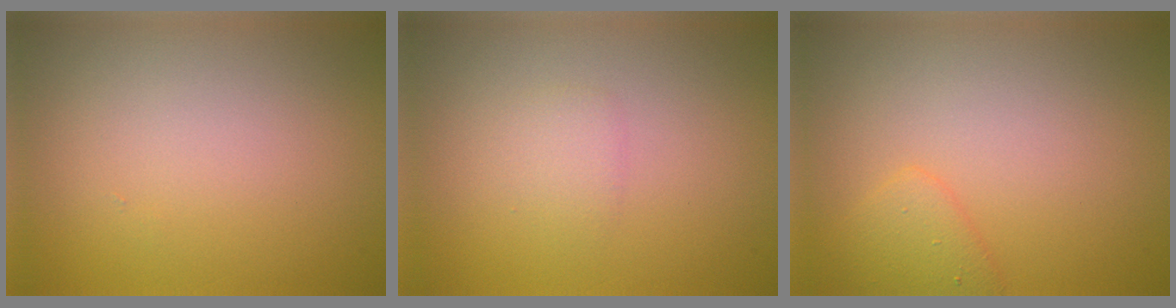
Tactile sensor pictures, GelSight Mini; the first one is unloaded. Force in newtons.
{"total": 1.2, "press": 1.2, "slide": 0.1}
{"total": 1.9, "press": 1.9, "slide": 0.1}